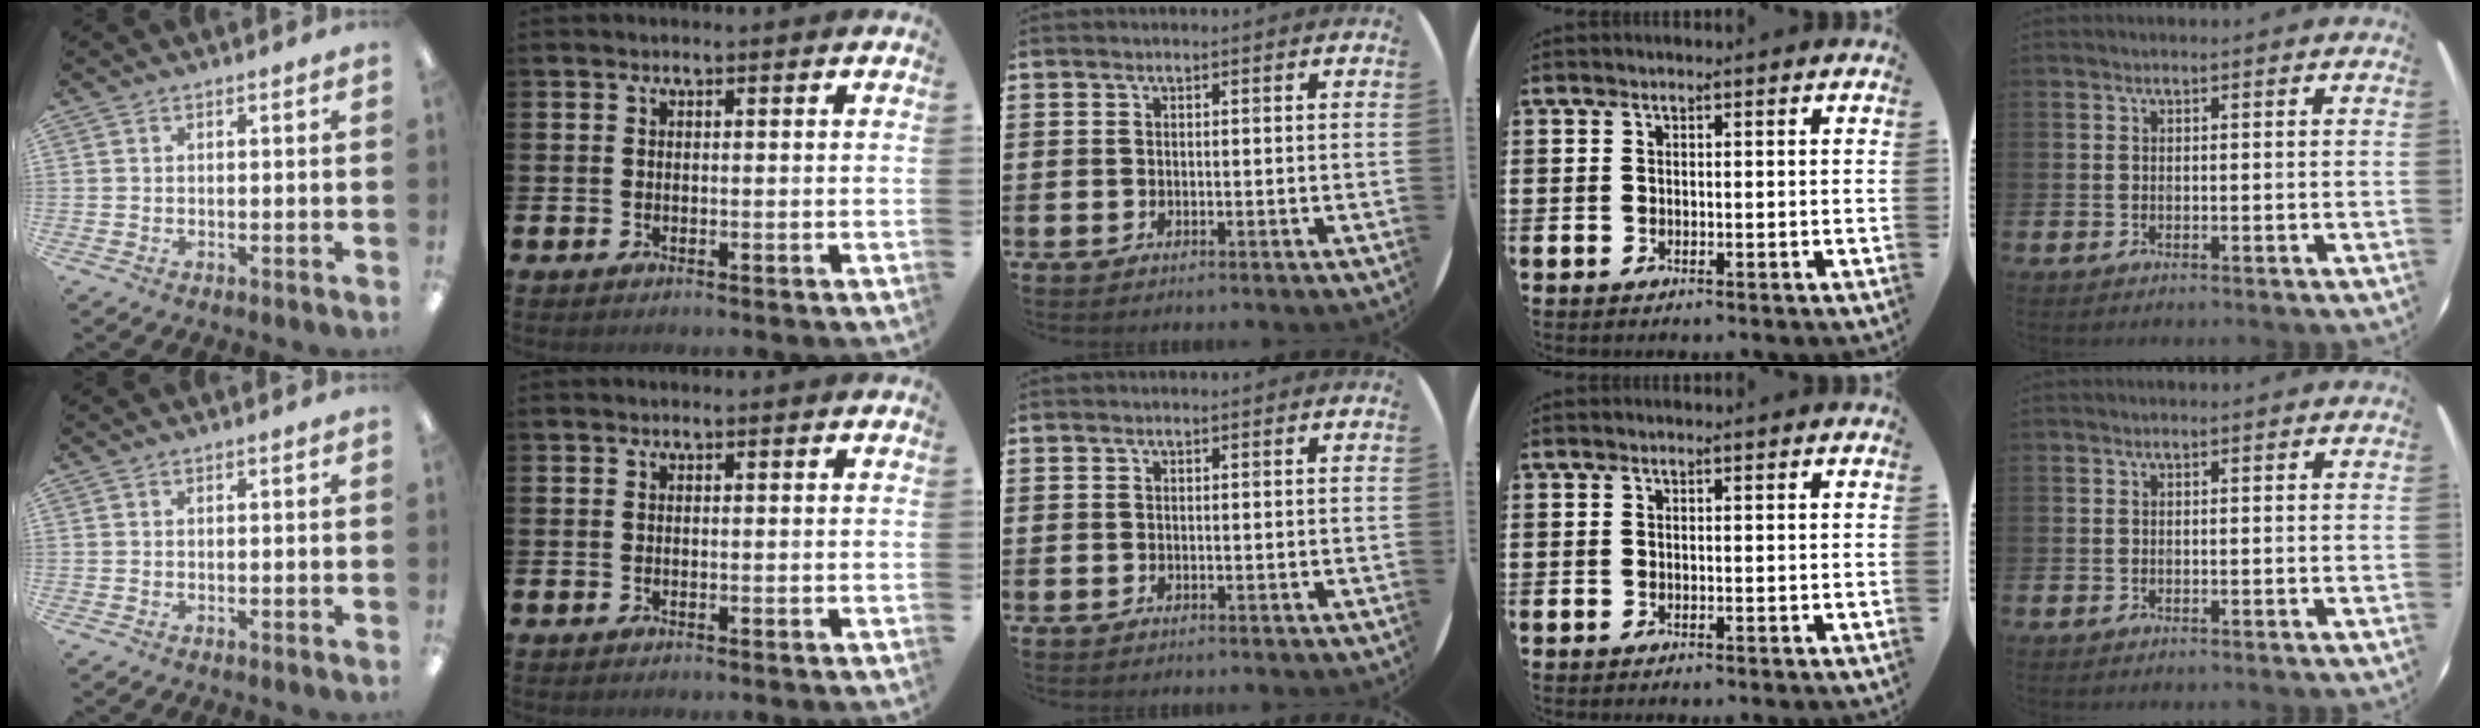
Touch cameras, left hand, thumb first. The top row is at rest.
{}